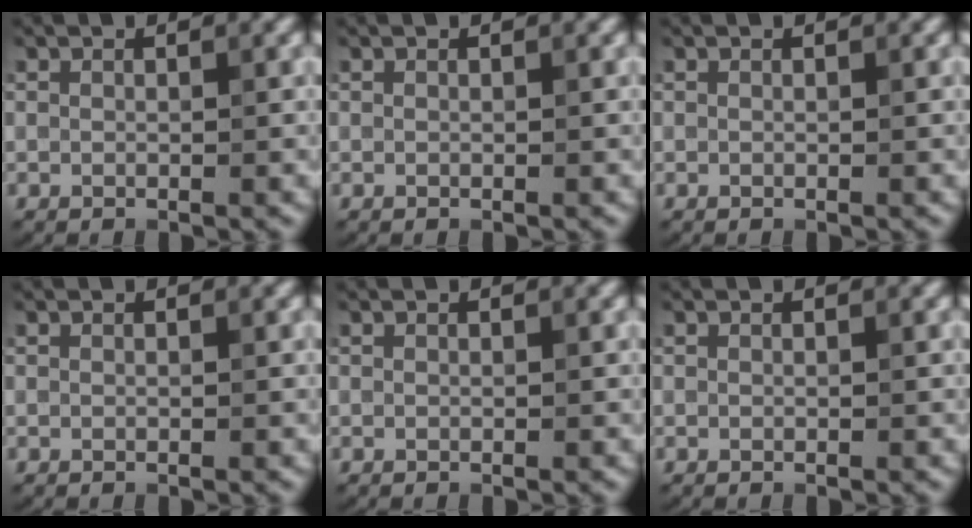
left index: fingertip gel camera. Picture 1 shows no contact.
{"total": 0.0}
{"total": 0.0}
{"total": 0.0}
{"total": 0.0}
{"total": 0.0}